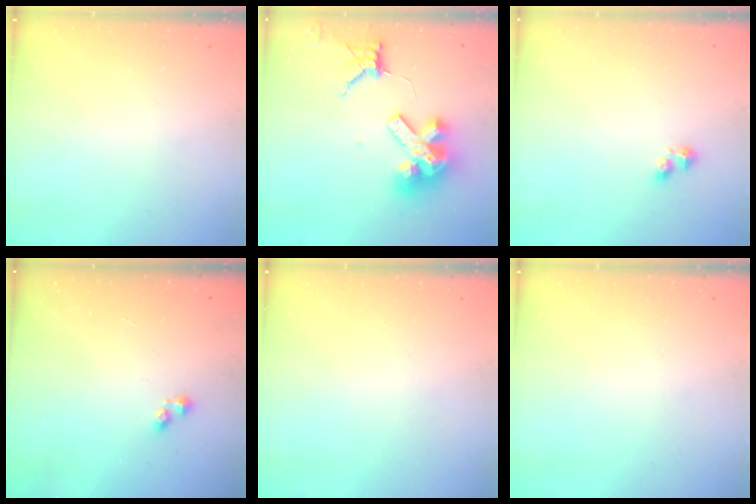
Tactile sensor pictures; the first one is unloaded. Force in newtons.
{"total": 13.7, "press": 13.6, "slide": 1.8}
{"total": 2.2, "press": 2.2, "slide": 0.5}
{"total": 2.3, "press": 2.2, "slide": 0.3}
{"total": 0.0}
{"total": 0.0}